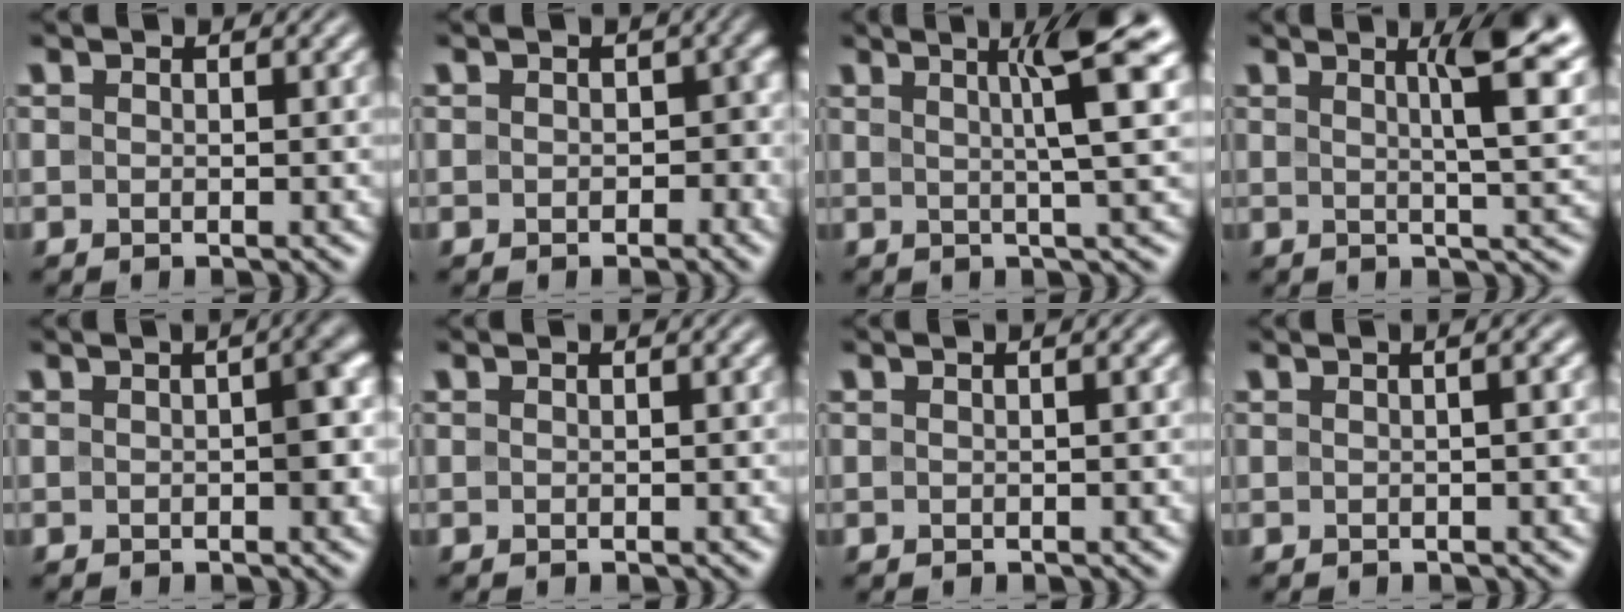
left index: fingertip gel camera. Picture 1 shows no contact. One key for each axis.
{"total": 2.5, "fx": -0.3, "fy": 2.0, "fz": 1.5, "tx": 0.000, "ty": -0.006, "tz": -0.001}
{"total": 7.0, "fx": 2.4, "fy": 1.0, "fz": 6.5, "tx": -0.076, "ty": 0.019, "tz": 0.034}
{"total": 6.9, "fx": 2.8, "fy": 1.3, "fz": 6.1, "tx": -0.064, "ty": 0.009, "tz": 0.038}
{"total": 3.4, "fx": 0.1, "fy": 1.2, "fz": 3.1, "tx": -0.032, "ty": 0.009, "tz": 0.003}
{"total": 0.0}
{"total": 0.9, "fx": 0.1, "fy": 0.2, "fz": 0.8, "tx": -0.009, "ty": 0.005, "tz": -0.002}
{"total": 3.2, "fx": 0.6, "fy": 1.4, "fz": 2.8, "tx": -0.015, "ty": 0.012, "tz": -0.008}